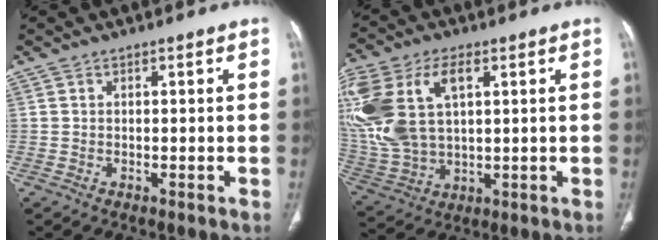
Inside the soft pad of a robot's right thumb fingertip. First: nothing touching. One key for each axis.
{"total": 22.5, "fx": 6.4, "fy": 13.1, "fz": 17.0, "tx": -0.417, "ty": 0.007, "tz": 0.130}